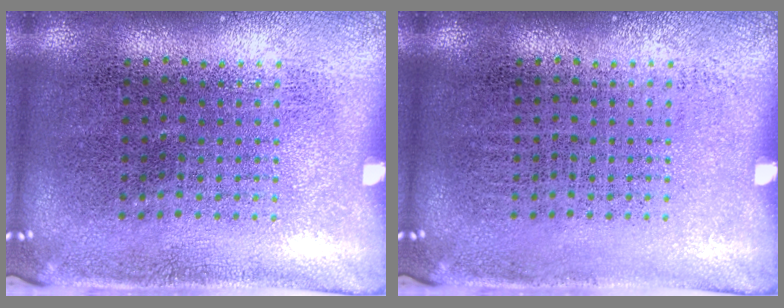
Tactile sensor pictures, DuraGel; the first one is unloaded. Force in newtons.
{"total": 0.0}